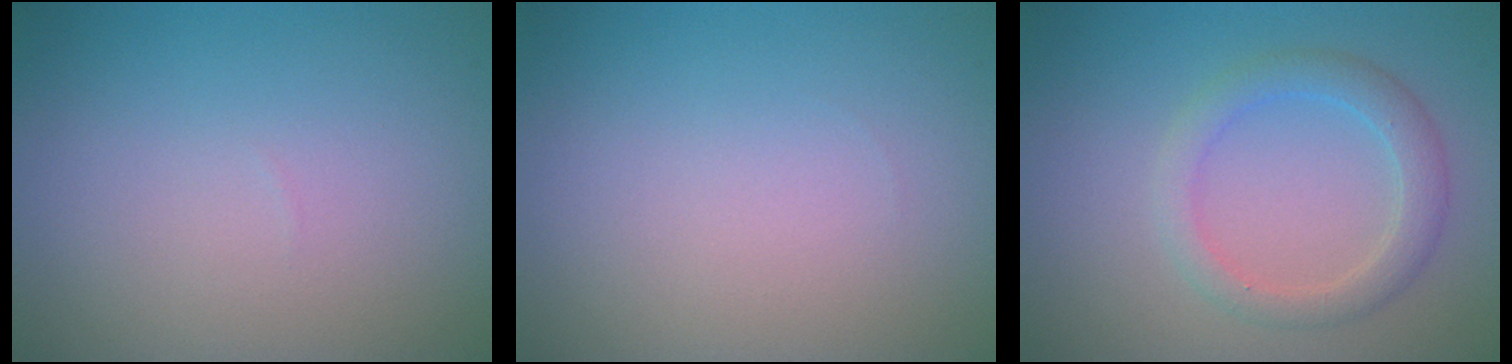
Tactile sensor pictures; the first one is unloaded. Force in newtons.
{"total": 0.0}
{"total": 2.7, "press": 2.7, "slide": 0.0}